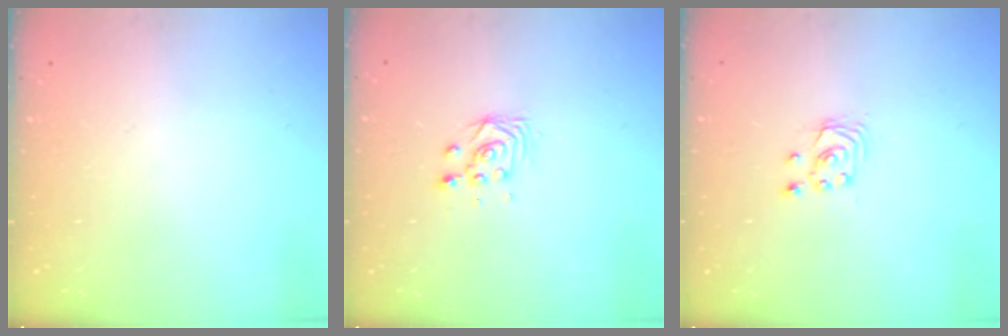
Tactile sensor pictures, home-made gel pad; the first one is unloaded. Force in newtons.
{"total": 3.0, "press": 3.0, "slide": 0.2}
{"total": 2.5, "press": 2.5, "slide": 0.3}